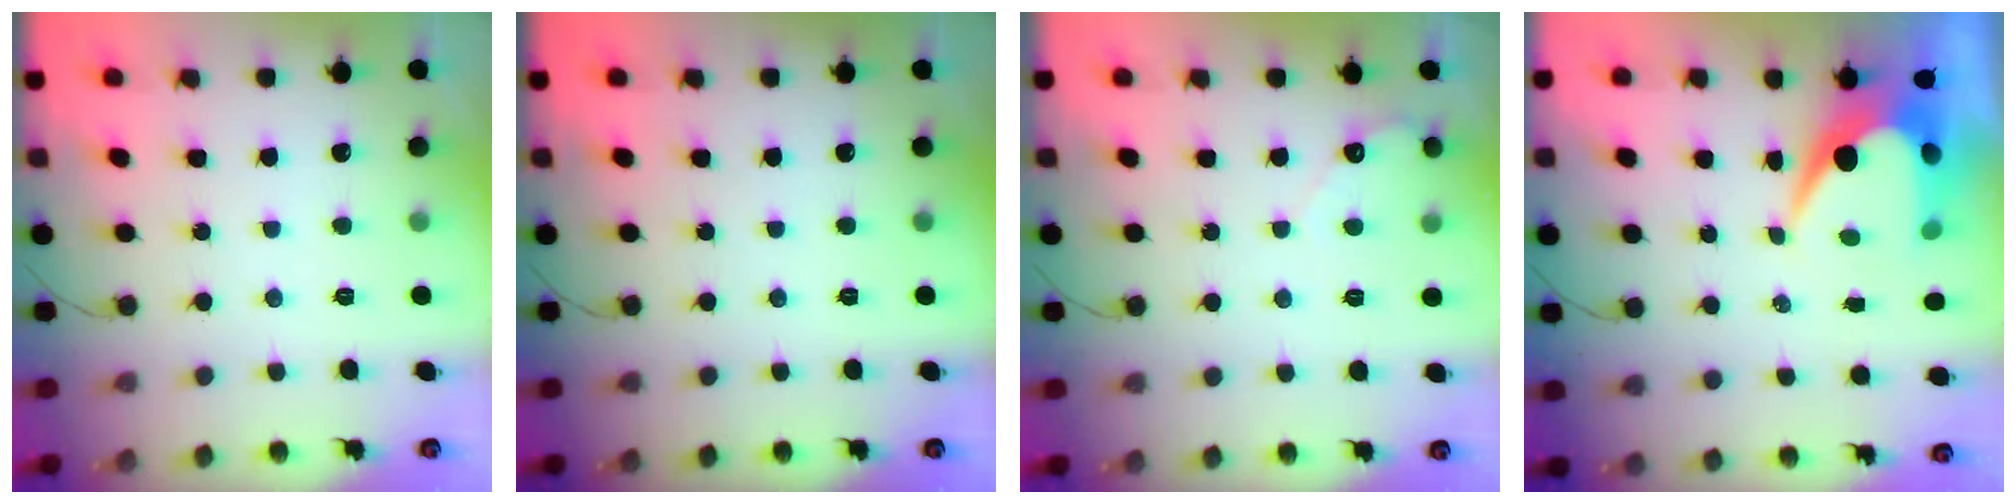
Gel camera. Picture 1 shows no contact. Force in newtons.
{"total": 0.0}
{"total": 2.2, "press": 2.2, "slide": 0.1}
{"total": 8.7, "press": 8.7, "slide": 0.8}